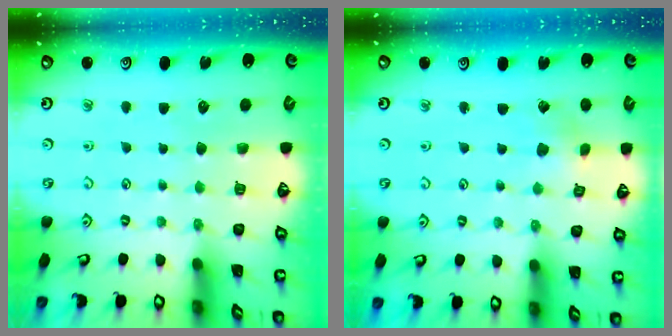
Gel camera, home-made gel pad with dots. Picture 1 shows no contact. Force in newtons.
{"total": 2.2, "press": 2.2, "slide": 0.2}